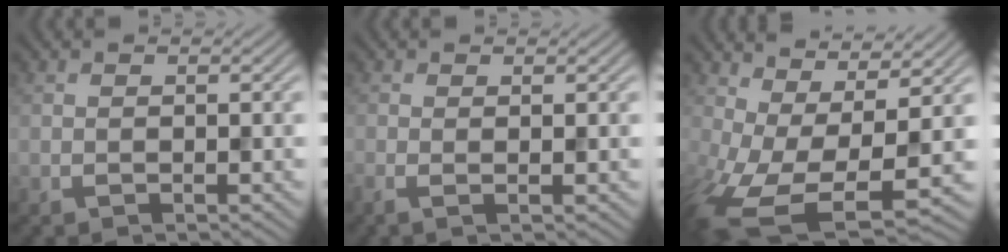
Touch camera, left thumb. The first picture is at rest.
{"total": 1.2, "force": [-0.1, 0.4, 1.2], "torque": [-0.019, -0.001, -0.004]}
{"total": 13.5, "force": [-2.6, 6.2, 11.7], "torque": [-0.247, -0.033, -0.021]}